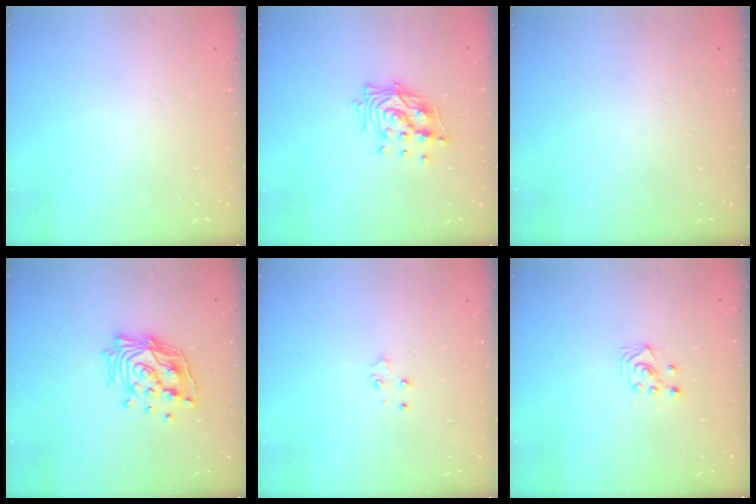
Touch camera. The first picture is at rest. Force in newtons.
{"total": 13.1, "press": 13.0, "slide": 1.2}
{"total": 0.0}
{"total": 15.1, "press": 14.9, "slide": 1.9}
{"total": 4.2, "press": 4.2, "slide": 0.4}
{"total": 2.6, "press": 2.6, "slide": 0.3}